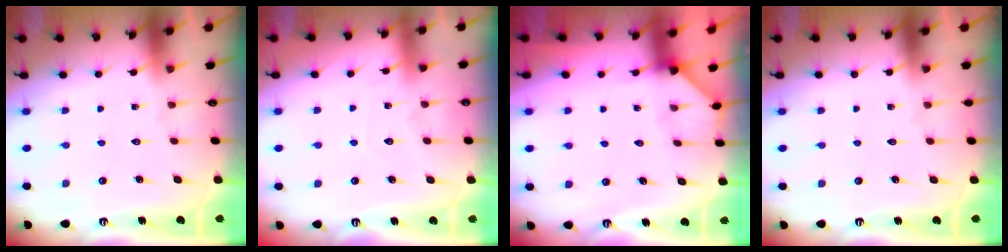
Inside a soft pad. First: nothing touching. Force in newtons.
{"total": 4.3, "press": 4.2, "slide": 0.5}
{"total": 2.0, "press": 2.0, "slide": 0.3}
{"total": 0.0}